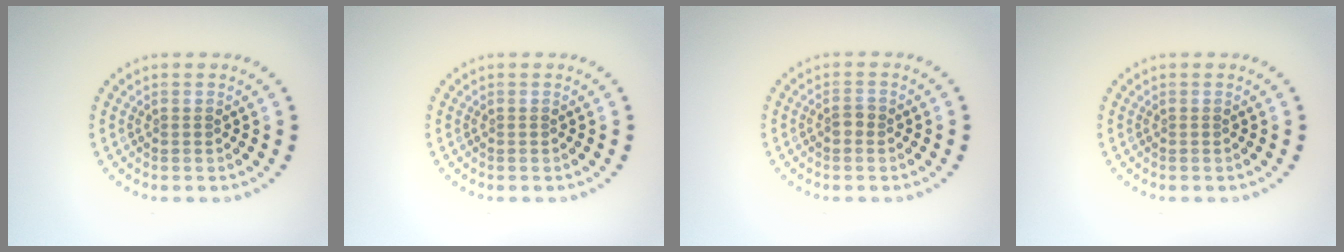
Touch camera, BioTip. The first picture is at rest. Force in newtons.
{"total": 0.0}
{"total": 1.1, "press": 1.1, "slide": 0.2}
{"total": 0.0}